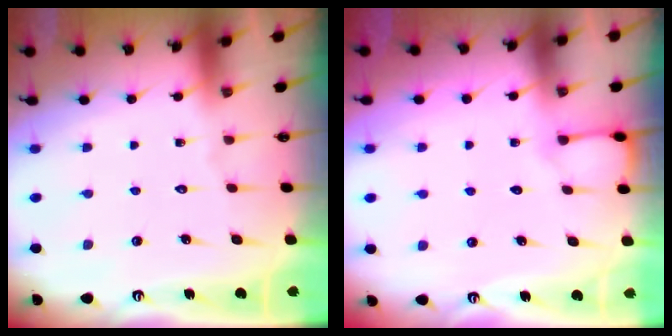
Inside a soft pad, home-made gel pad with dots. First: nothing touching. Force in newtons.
{"total": 2.9, "press": 2.9, "slide": 0.3}